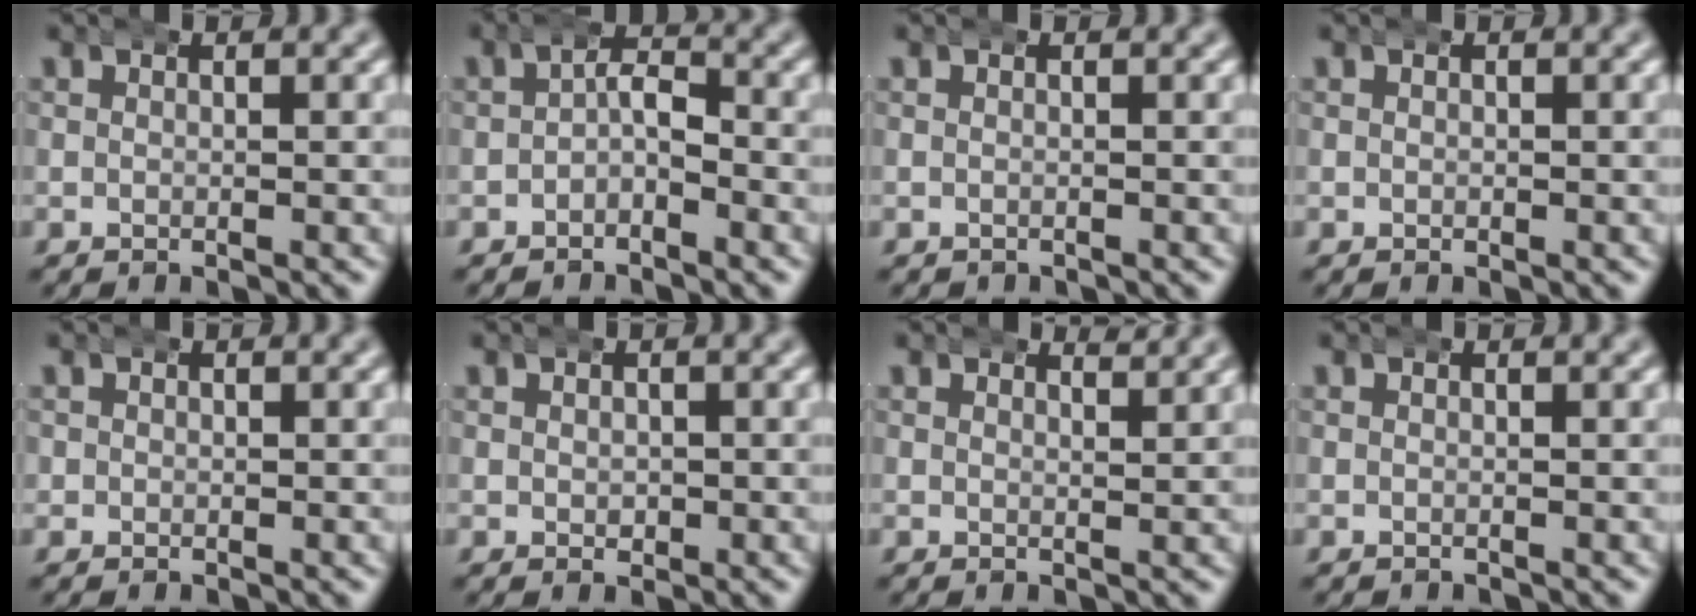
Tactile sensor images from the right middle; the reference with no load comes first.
{"total": 2.4, "force": [-0.7, 1.7, 1.6], "torque": [-0.020, -0.003, -0.017]}
{"total": 0.7, "force": [-0.6, 0.1, -0.1], "torque": [-0.004, -0.007, -0.006]}
{"total": 0.0}
{"total": 0.8, "force": [0.2, 0.8, -0.1], "torque": [0.000, -0.001, 0.000]}
{"total": 1.0, "force": [0.1, 0.9, 0.4], "torque": [-0.009, -0.005, 0.003]}
{"total": 1.4, "force": [1.4, -0.1, 0.3], "torque": [0.000, -0.007, 0.022]}
{"total": 0.0}